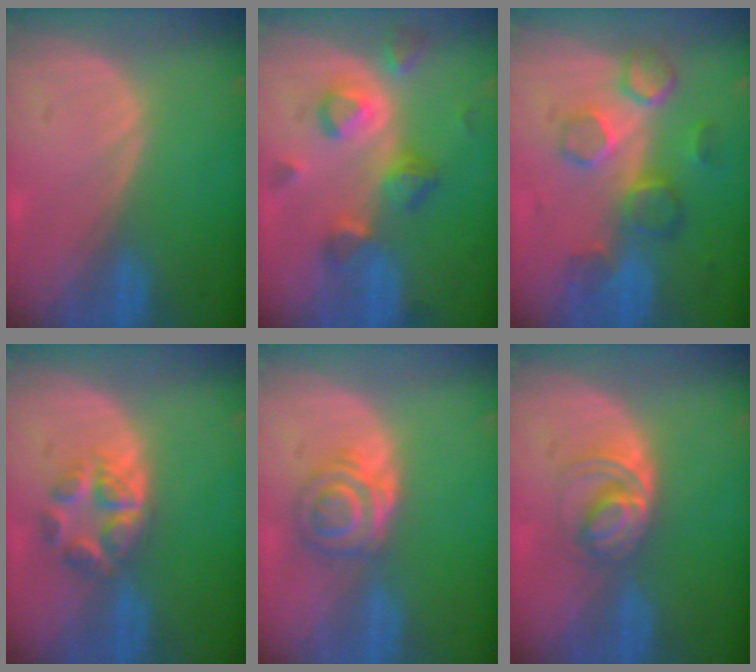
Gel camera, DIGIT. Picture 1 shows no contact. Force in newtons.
{"total": 7.2, "press": 7.1, "slide": 1.0}
{"total": 8.5, "press": 7.7, "slide": 3.6}
{"total": 5.4, "press": 5.2, "slide": 1.5}
{"total": 5.4, "press": 5.1, "slide": 1.6}
{"total": 5.1, "press": 5.0, "slide": 1.3}